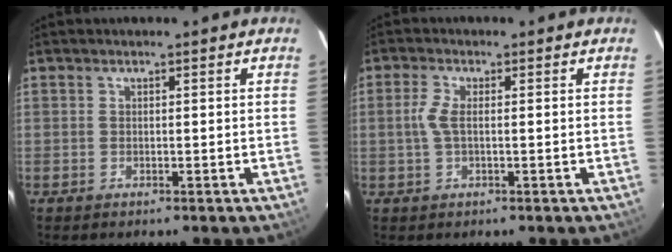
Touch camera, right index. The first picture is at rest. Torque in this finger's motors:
{"motor_torque": [0.02, -0.01, 0.17, 0.06]}